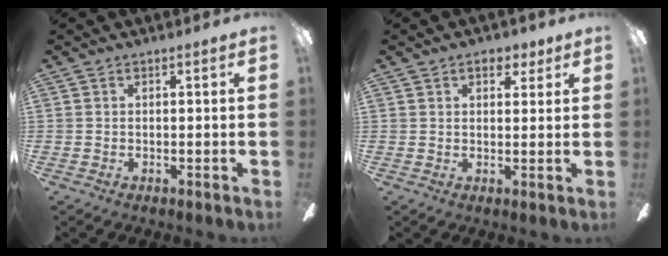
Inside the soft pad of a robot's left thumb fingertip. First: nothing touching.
{"total": 4.0, "force": [2.7, 2.2, 2.1], "torque": [-0.013, -0.009, 0.043]}